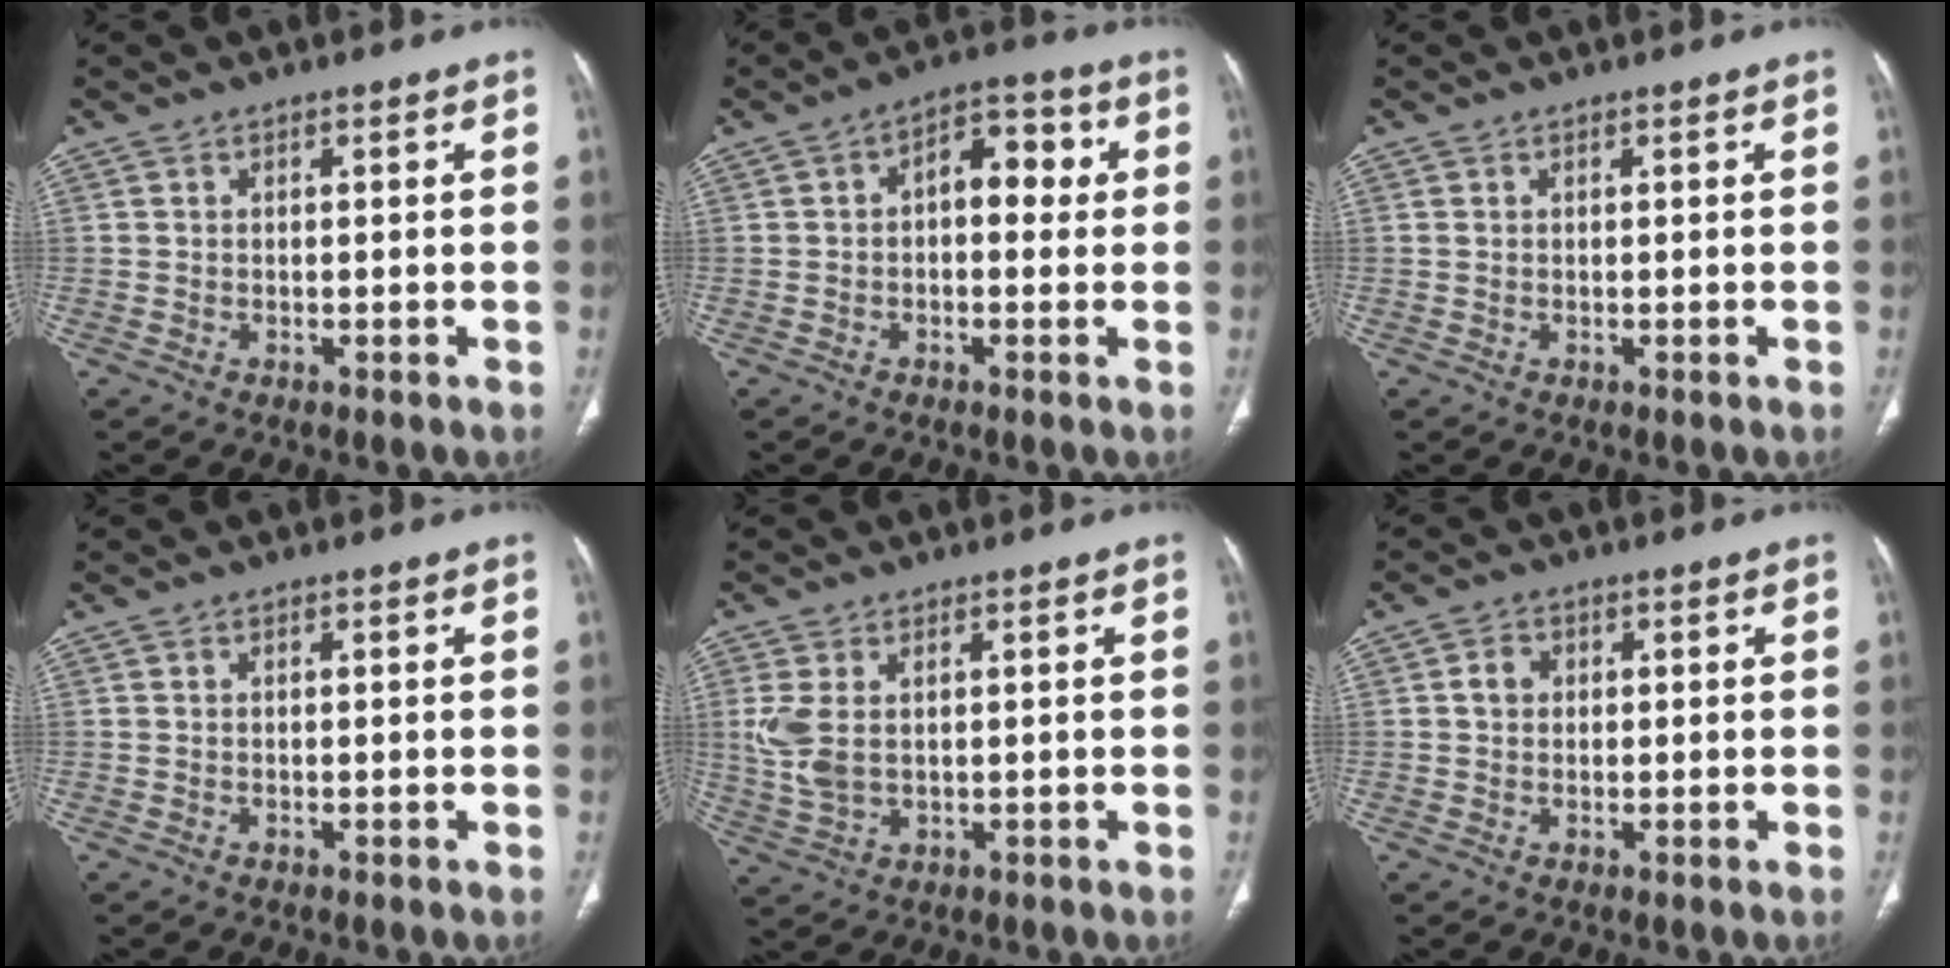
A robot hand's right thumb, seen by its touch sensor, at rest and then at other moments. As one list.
[{"total": 7.9, "force": [0.9, 4.6, 6.4], "torque": [-0.057, 0.025, 0.003]}, {"total": 0.0}, {"total": 0.0}, {"total": 6.4, "force": [1.0, 3.8, 5.0], "torque": [-0.130, 0.000, 0.031]}, {"total": 2.5, "force": [0.4, 2.1, 1.3], "torque": [-0.015, 0.005, 0.006]}]